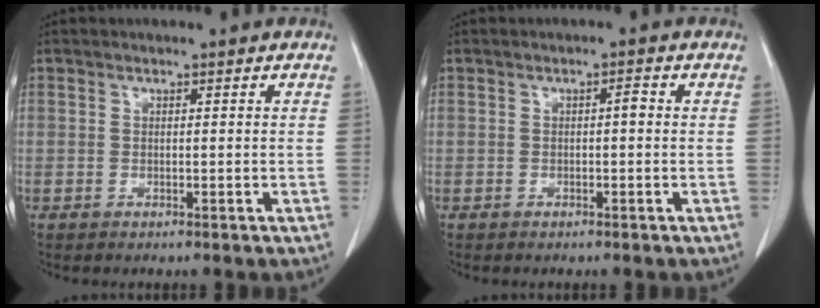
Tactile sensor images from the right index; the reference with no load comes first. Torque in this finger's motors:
{"motor_torque": [0.03, -0.02, 0.02, 0.01]}